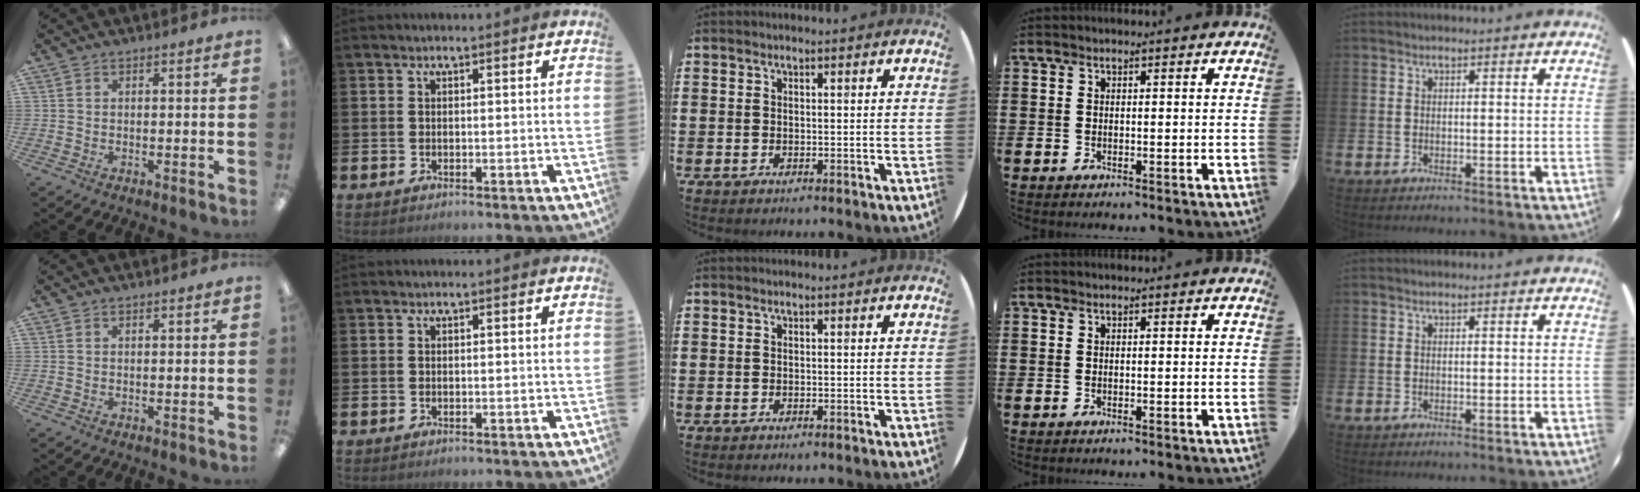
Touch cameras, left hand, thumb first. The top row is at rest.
{"thumb": {"total": 0.5, "force": [0.4, 0.1, 0.3], "torque": [-0.007, 0.003, 0.007]}}